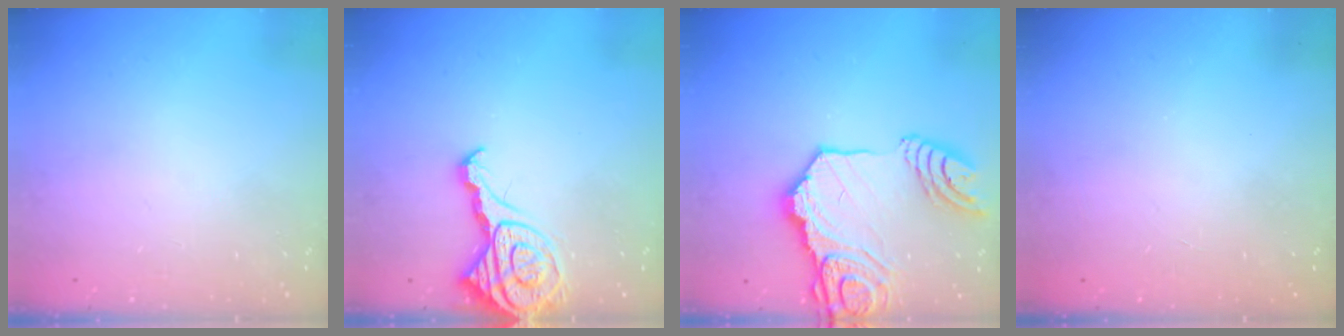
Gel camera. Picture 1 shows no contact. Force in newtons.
{"total": 13.5, "press": 13.4, "slide": 1.4}
{"total": 21.3, "press": 21.2, "slide": 2.6}
{"total": 0.0}